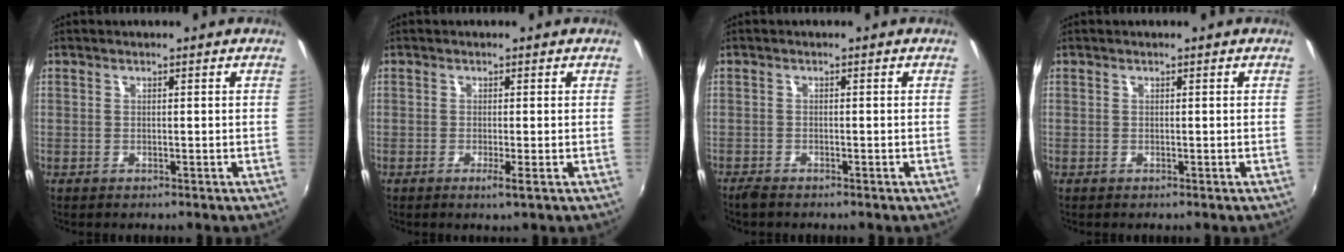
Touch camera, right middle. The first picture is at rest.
{"total": 1.3, "force": [-0.5, -0.3, 1.2], "torque": [-0.023, -0.006, -0.011]}
{"total": 1.9, "force": [-1.7, 0.5, 0.7], "torque": [-0.019, -0.008, -0.036]}
{"total": 0.0}